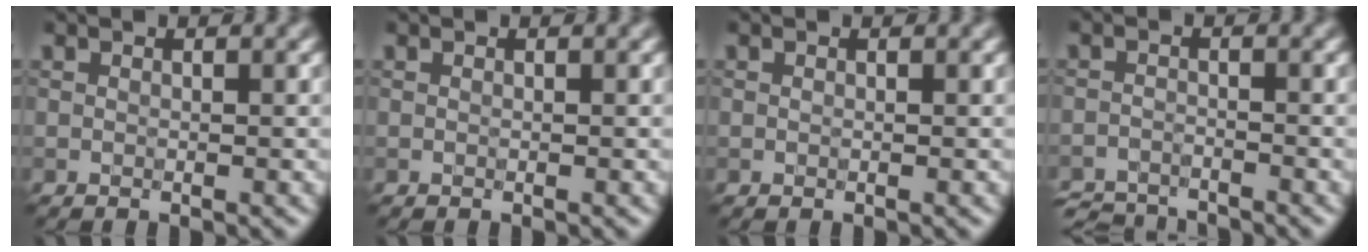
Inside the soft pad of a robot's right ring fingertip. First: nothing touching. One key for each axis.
{"total": 0.0}
{"total": 0.0}
{"total": 4.4, "fx": -4.3, "fy": 0.6, "fz": 0.8, "tx": -0.017, "ty": -0.011, "tz": -0.081}